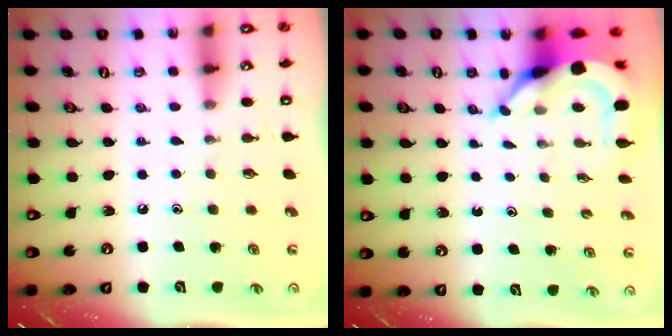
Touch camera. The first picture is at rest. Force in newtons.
{"total": 5.9, "press": 5.9, "slide": 0.7}